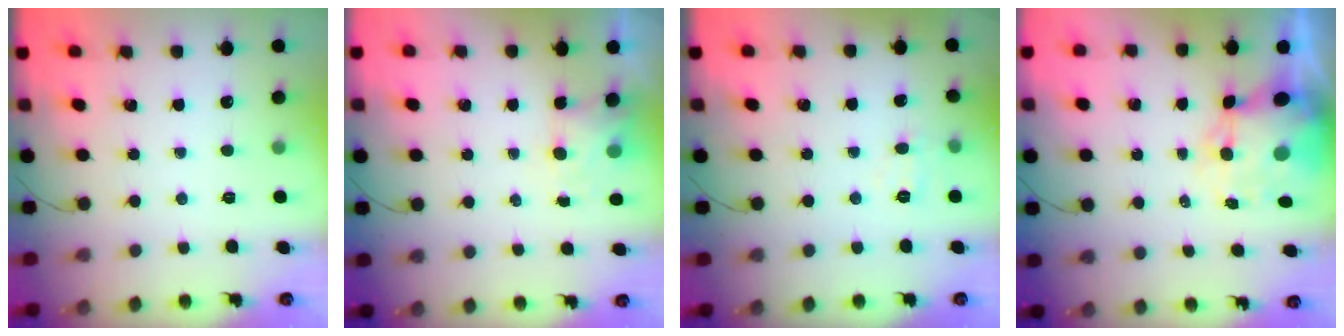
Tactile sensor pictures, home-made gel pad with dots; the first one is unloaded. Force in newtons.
{"total": 3.8, "press": 3.7, "slide": 1.1}
{"total": 5.4, "press": 5.2, "slide": 1.3}
{"total": 10.0, "press": 9.6, "slide": 2.9}